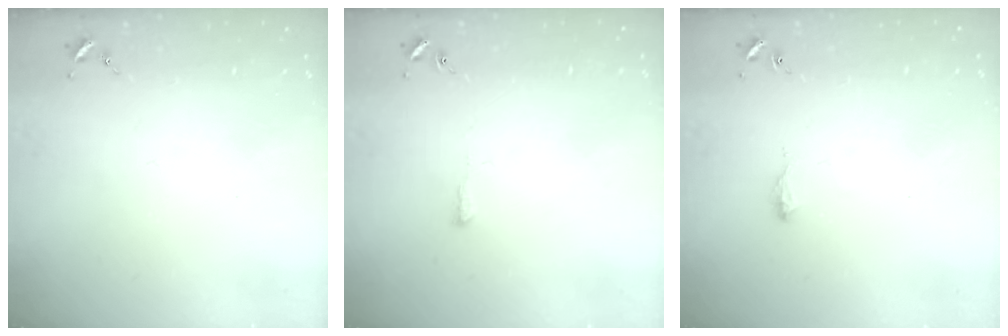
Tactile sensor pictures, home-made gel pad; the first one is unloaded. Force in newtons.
{"total": 3.8, "press": 3.7, "slide": 0.5}
{"total": 6.3, "press": 6.2, "slide": 0.8}